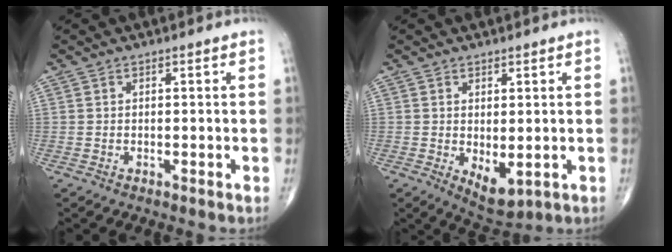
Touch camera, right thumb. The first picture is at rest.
{"total": 5.5, "force": [-0.8, 2.8, 4.7], "torque": [-0.064, -0.012, 0.001]}